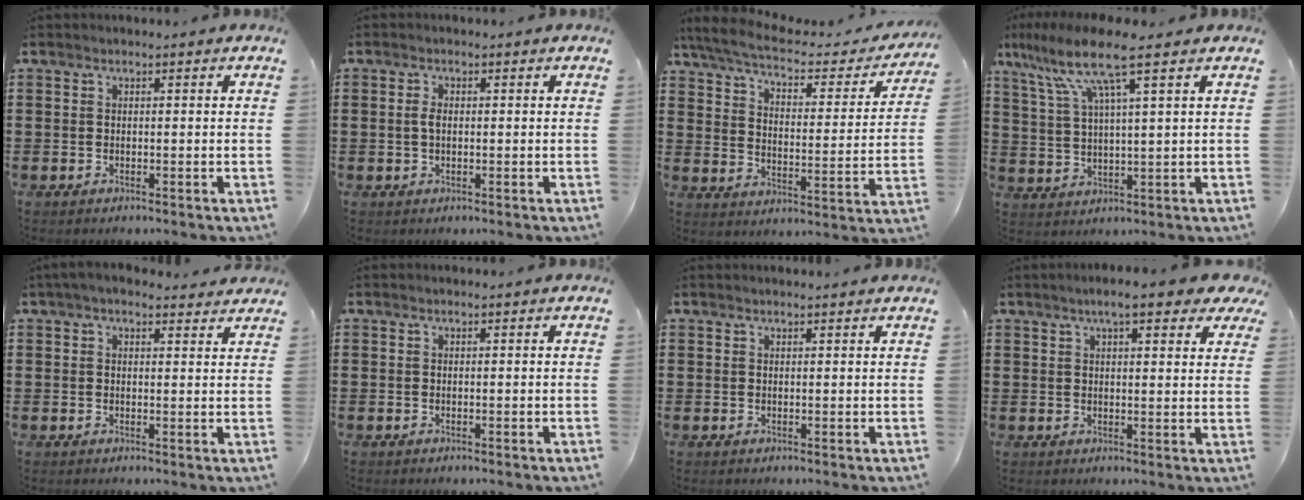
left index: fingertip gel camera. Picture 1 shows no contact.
{"total": 1.7, "force": [0.0, 0.8, 1.5], "torque": [-0.032, 0.003, 0.000]}
{"total": 5.3, "force": [4.4, 0.9, 2.8], "torque": [-0.076, -0.028, 0.071]}
{"total": 10.0, "force": [6.3, 1.1, 7.7], "torque": [-0.176, -0.012, 0.105]}
{"total": 3.0, "force": [2.6, 0.8, 1.3], "torque": [-0.032, -0.002, 0.047]}
{"total": 0.0}
{"total": 0.9, "force": [0.8, -0.1, 0.2], "torque": [-0.006, -0.002, 0.017]}
{"total": 6.3, "force": [4.6, 1.1, 4.2], "torque": [-0.076, -0.004, 0.077]}